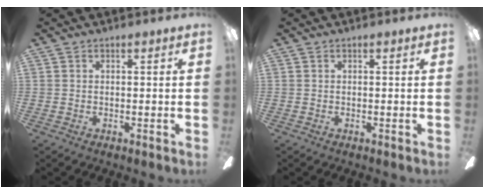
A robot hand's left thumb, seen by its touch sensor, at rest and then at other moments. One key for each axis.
{"total": 0.0}